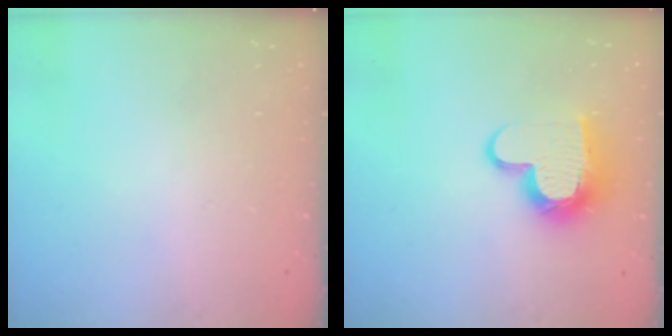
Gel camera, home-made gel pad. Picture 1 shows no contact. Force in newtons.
{"total": 13.0, "press": 13.0, "slide": 1.2}